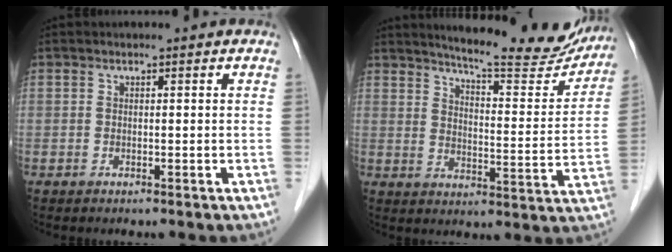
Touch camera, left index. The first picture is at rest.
{"total": 18.2, "force": [16.8, 2.0, 6.7], "torque": [-0.091, -0.053, 0.209]}